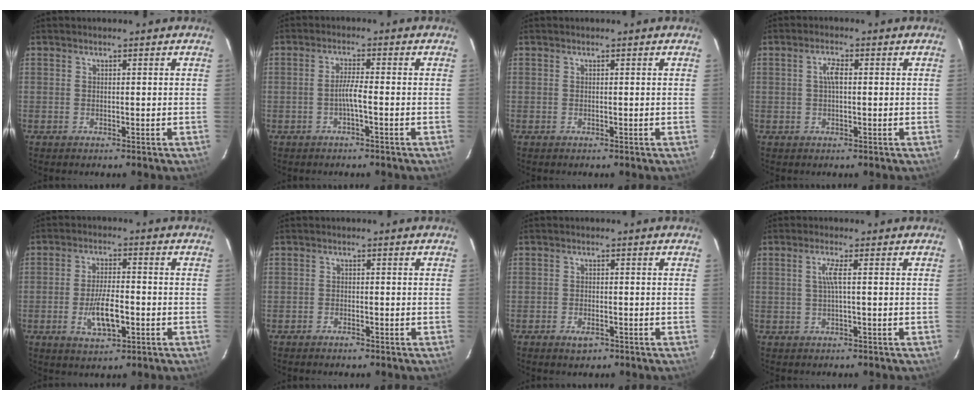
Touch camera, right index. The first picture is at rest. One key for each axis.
{"total": 2.6, "fx": -1.2, "fy": -0.2, "fz": 2.4, "tx": -0.047, "ty": 0.003, "tz": -0.022}
{"total": 0.0}
{"total": 2.4, "fx": 0.2, "fy": 0.9, "fz": 2.3, "tx": -0.046, "ty": 0.008, "tz": 0.003}
{"total": 7.7, "fx": -2.4, "fy": 2.8, "fz": 6.7, "tx": -0.135, "ty": -0.005, "tz": -0.038}
{"total": 1.6, "fx": -1.3, "fy": 0.6, "fz": 0.5, "tx": -0.016, "ty": 0.001, "tz": -0.025}
{"total": 2.9, "fx": -1.9, "fy": 1.6, "fz": 1.5, "tx": -0.032, "ty": -0.002, "tz": -0.031}
{"total": 2.4, "fx": 0.0, "fy": -0.5, "fz": 2.3, "tx": -0.047, "ty": 0.001, "tz": 0.002}